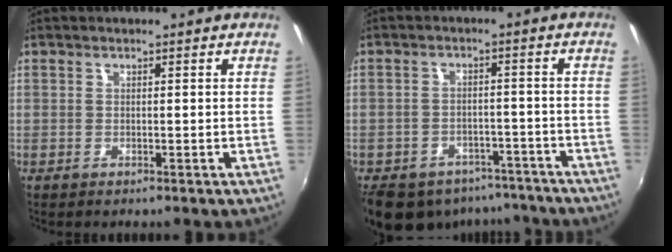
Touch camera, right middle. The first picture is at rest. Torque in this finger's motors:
{"motor_torque": [1.07, -1.07, 0.31, 0.12]}